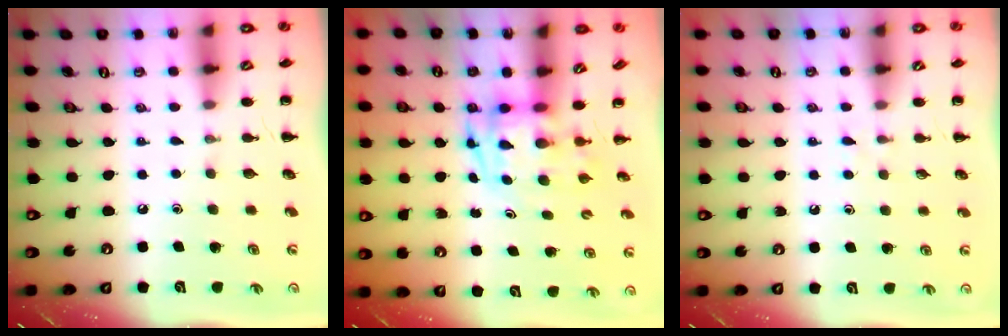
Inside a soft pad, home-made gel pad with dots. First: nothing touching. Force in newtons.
{"total": 3.5, "press": 3.5, "slide": 0.7}
{"total": 2.4, "press": 2.3, "slide": 1.0}